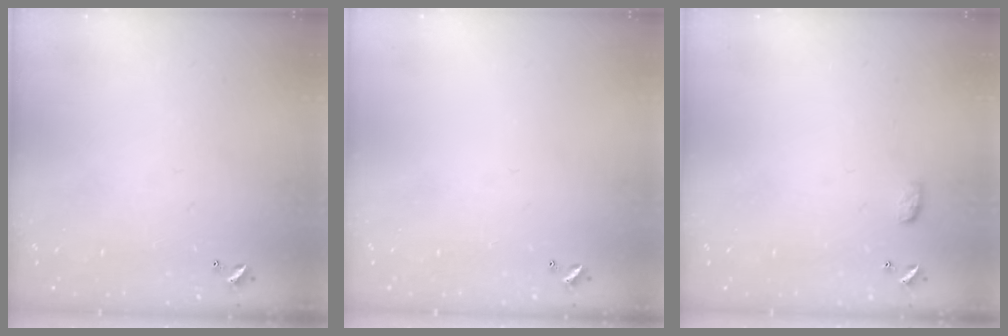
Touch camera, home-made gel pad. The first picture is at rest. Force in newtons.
{"total": 0.0}
{"total": 3.4, "press": 3.4, "slide": 0.5}